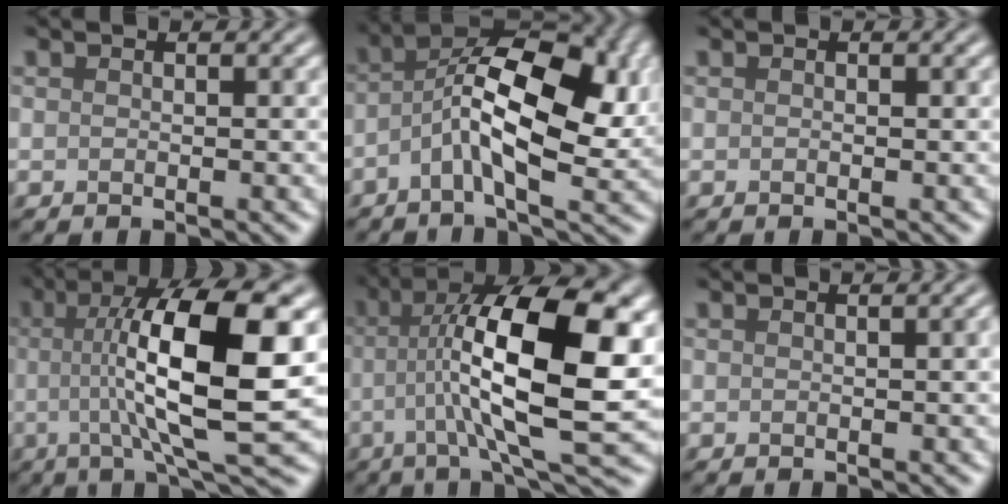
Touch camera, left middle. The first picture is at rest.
{"total": 9.8, "force": [-0.6, 3.9, 9.0], "torque": [-0.157, 0.017, -0.020]}
{"total": 0.0}
{"total": 12.0, "force": [0.8, 2.7, 11.7], "torque": [-0.163, 0.012, 0.012]}
{"total": 13.1, "force": [0.0, 3.4, 12.7], "torque": [-0.210, 0.017, -0.002]}
{"total": 1.0, "force": [0.1, 0.2, 0.9], "torque": [-0.011, 0.005, 0.001]}